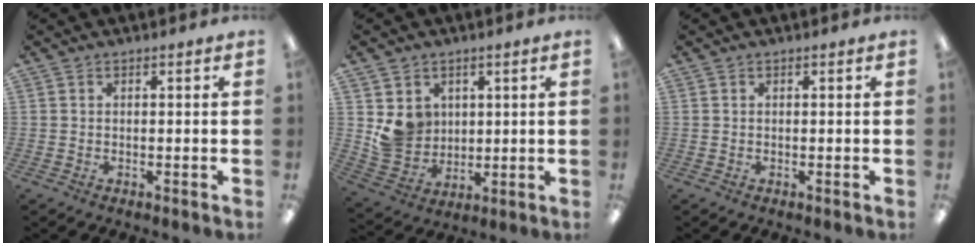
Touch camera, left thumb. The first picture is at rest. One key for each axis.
{"total": 8.2, "fx": 3.2, "fy": 7.3, "fz": 1.8, "tx": -0.039, "ty": -0.009, "tz": 0.071}
{"total": 0.0}